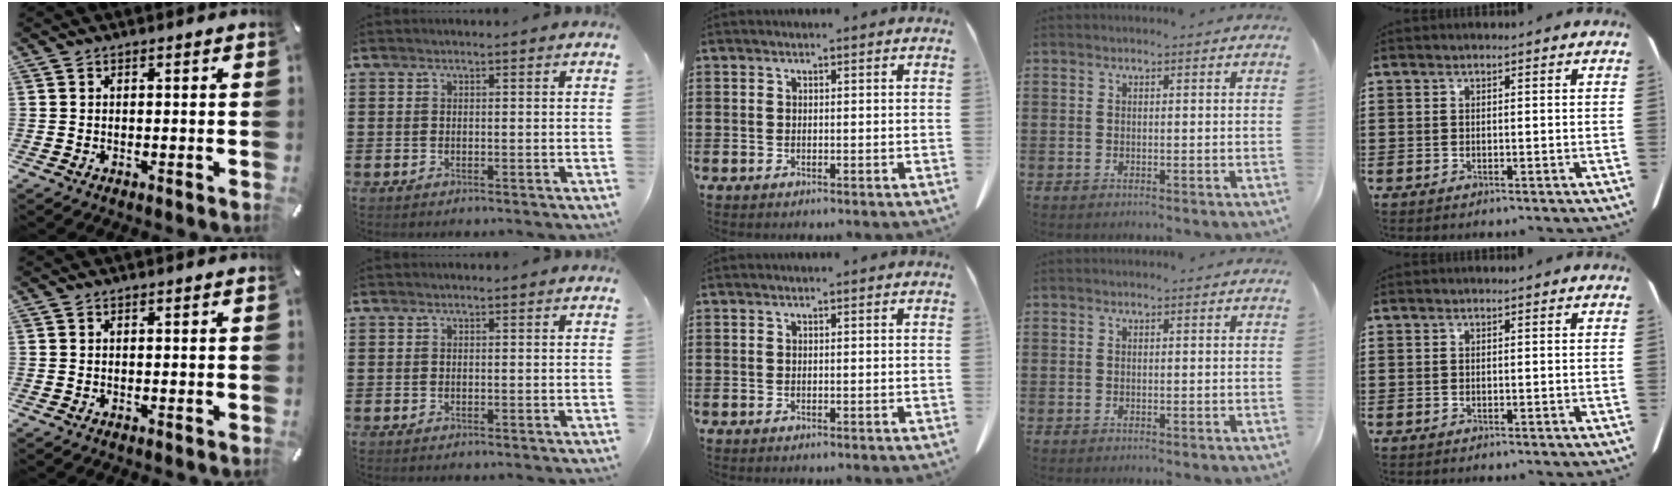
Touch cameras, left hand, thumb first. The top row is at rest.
{}